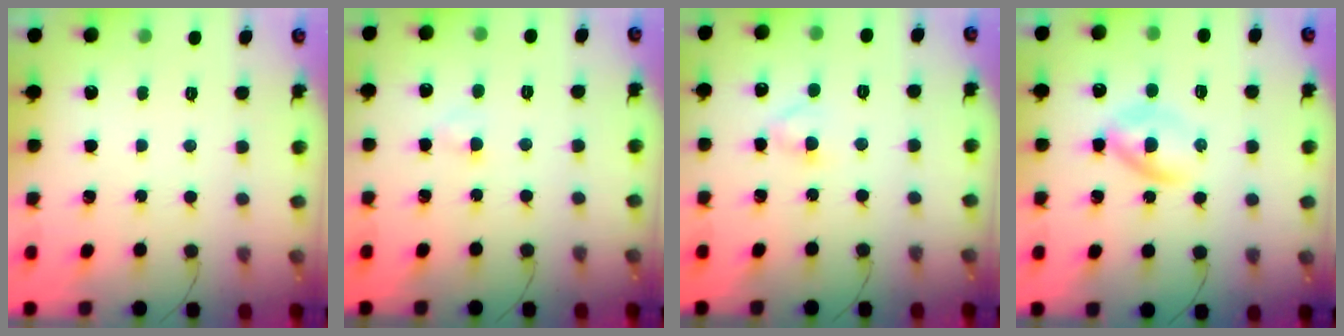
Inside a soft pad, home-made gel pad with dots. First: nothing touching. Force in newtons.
{"total": 2.2, "press": 2.1, "slide": 0.8}
{"total": 3.3, "press": 3.1, "slide": 1.2}
{"total": 3.4, "press": 3.2, "slide": 1.1}